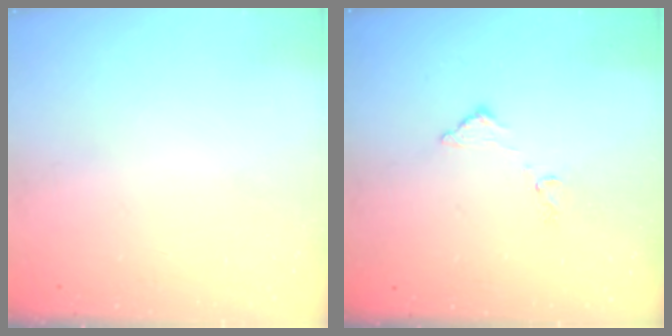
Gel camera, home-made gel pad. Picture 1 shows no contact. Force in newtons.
{"total": 7.5, "press": 7.5, "slide": 0.3}